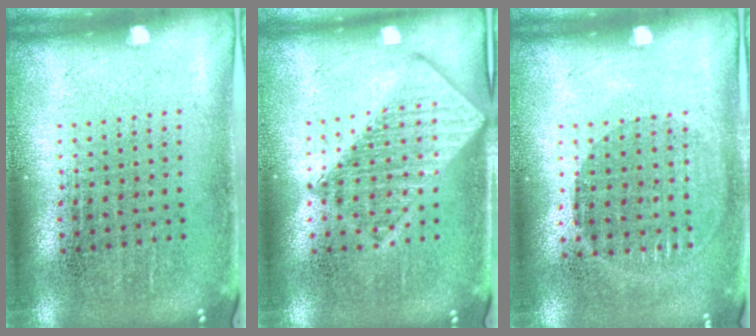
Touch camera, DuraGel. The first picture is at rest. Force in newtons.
{"total": 2.7, "press": 2.7, "slide": 0.3}
{"total": 0.9, "press": 0.8, "slide": 0.4}